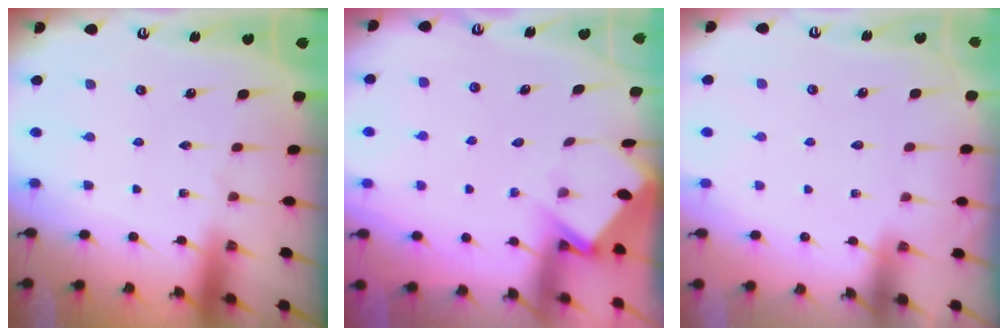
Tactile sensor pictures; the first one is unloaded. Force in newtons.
{"total": 3.9, "press": 3.9, "slide": 0.3}
{"total": 1.0, "press": 1.0, "slide": 0.0}